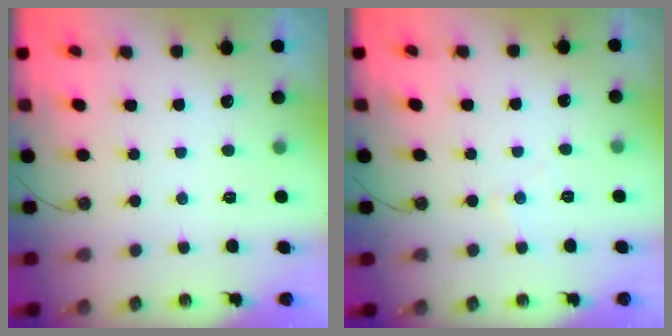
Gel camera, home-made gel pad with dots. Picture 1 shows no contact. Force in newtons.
{"total": 4.3, "press": 4.3, "slide": 0.6}